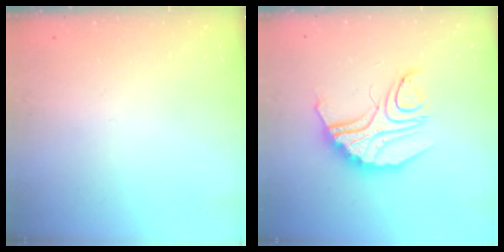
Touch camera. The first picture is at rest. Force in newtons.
{"total": 13.7, "press": 13.7, "slide": 1.4}